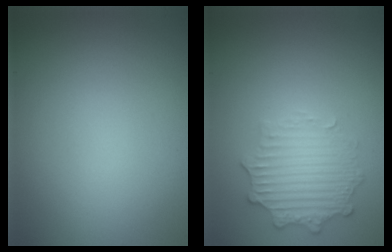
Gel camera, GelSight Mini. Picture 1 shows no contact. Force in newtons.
{"total": 2.9, "press": 2.4, "slide": 1.6}